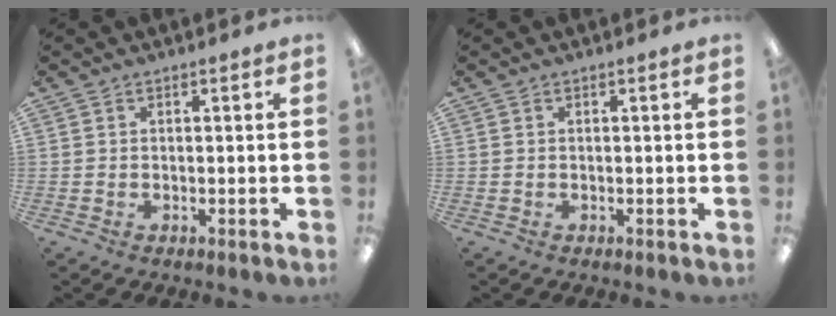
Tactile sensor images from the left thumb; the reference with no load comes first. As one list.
[{"total": 0.0}]